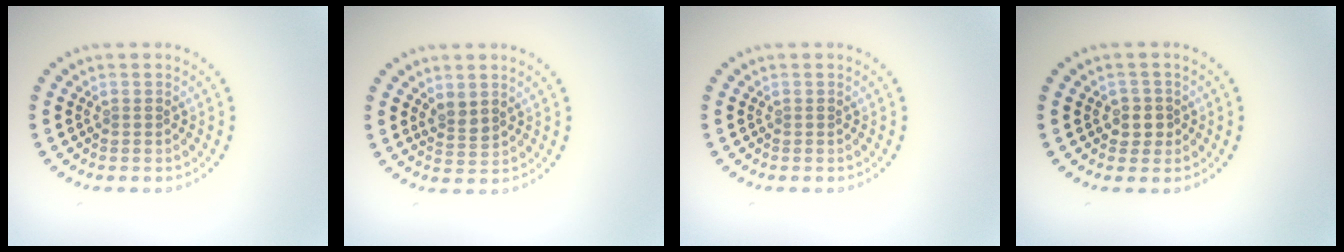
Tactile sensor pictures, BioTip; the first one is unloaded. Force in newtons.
{"total": 1.6, "press": 1.4, "slide": 0.8}
{"total": 0.0}
{"total": 1.7, "press": 1.5, "slide": 0.8}